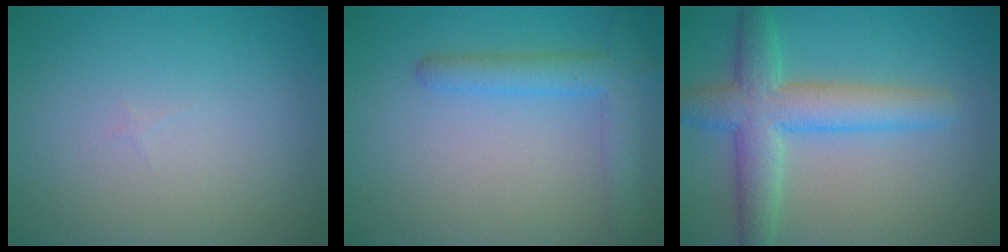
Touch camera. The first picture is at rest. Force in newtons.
{"total": 3.5, "press": 3.5, "slide": 0.2}
{"total": 6.1, "press": 6.0, "slide": 0.3}